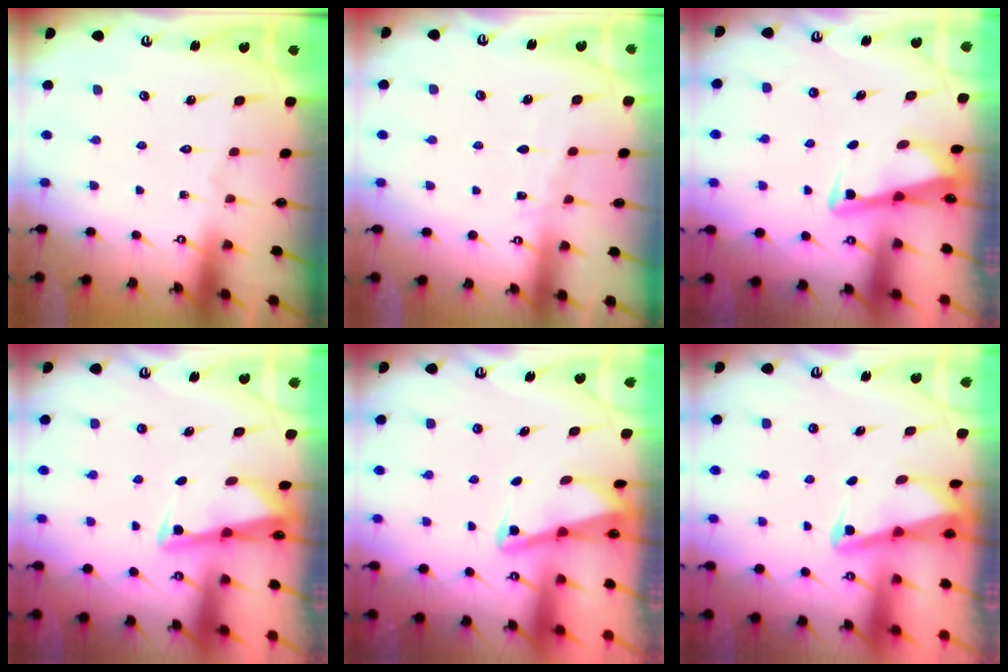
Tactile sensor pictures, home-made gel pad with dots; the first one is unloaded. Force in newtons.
{"total": 2.8, "press": 2.7, "slide": 0.4}
{"total": 3.1, "press": 3.1, "slide": 0.3}
{"total": 2.5, "press": 2.5, "slide": 0.1}
{"total": 2.1, "press": 2.1, "slide": 0.4}
{"total": 2.2, "press": 2.2, "slide": 0.3}